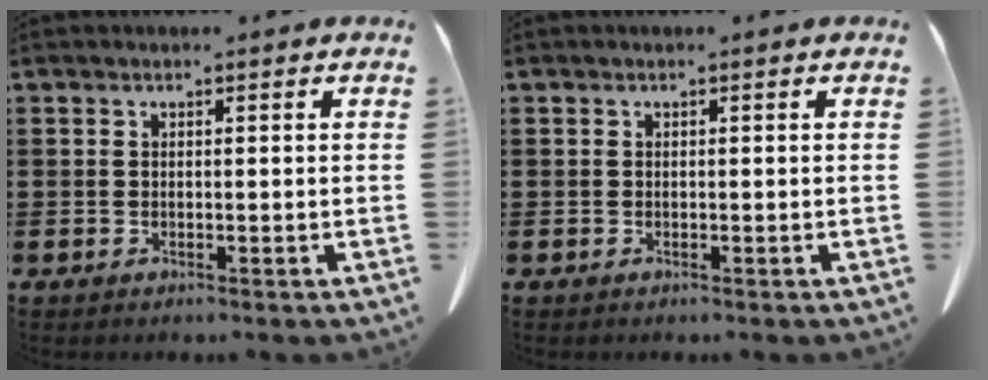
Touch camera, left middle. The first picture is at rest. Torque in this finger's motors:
{"motor_torque": [-0.48, -0.56, -0.07, 0.02]}